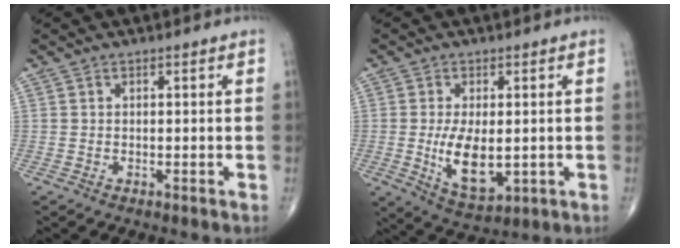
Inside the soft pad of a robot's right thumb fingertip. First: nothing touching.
{"total": 9.3, "force": [-0.8, 4.7, 8.1], "torque": [-0.130, -0.020, -0.002]}